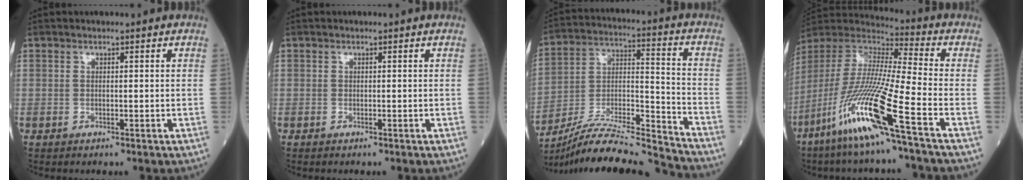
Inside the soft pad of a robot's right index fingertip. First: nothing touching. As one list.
[{"total": 0.0}, {"total": 19.8, "force": [-18.8, -0.8, 6.0], "torque": [-0.126, 0.005, -0.320]}, {"total": 18.7, "force": [-9.9, -1.1, 15.8], "torque": [-0.352, -0.050, -0.202]}]